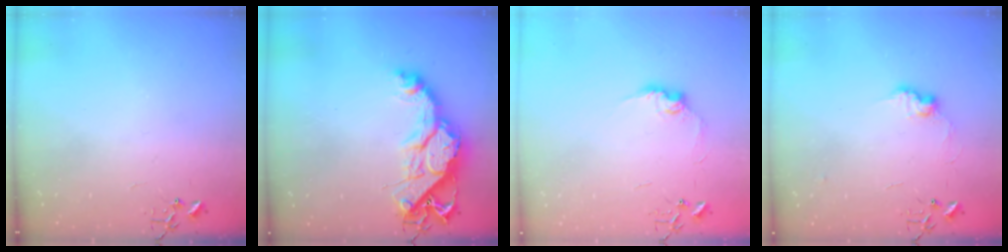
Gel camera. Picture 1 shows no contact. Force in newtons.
{"total": 17.4, "press": 17.4, "slide": 0.8}
{"total": 9.1, "press": 9.1, "slide": 0.4}
{"total": 8.6, "press": 8.5, "slide": 0.4}